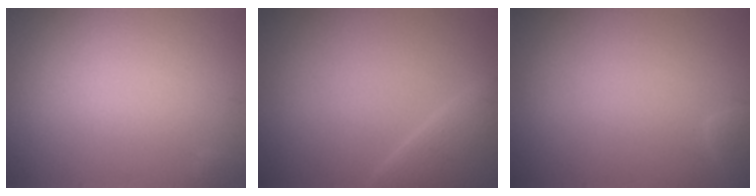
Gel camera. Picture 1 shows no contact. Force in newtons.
{"total": 3.0, "press": 3.0, "slide": 0.2}
{"total": 0.7, "press": 0.7, "slide": 0.1}